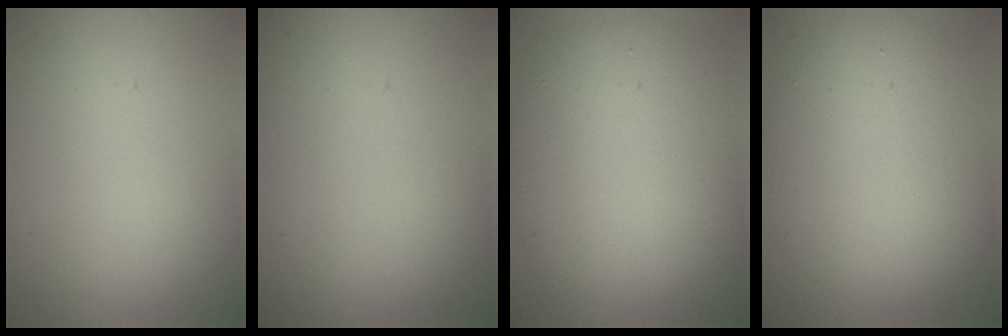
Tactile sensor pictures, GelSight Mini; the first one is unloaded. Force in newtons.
{"total": 0.0}
{"total": 9.9, "press": 9.9, "slide": 0.5}
{"total": 9.9, "press": 9.8, "slide": 0.8}